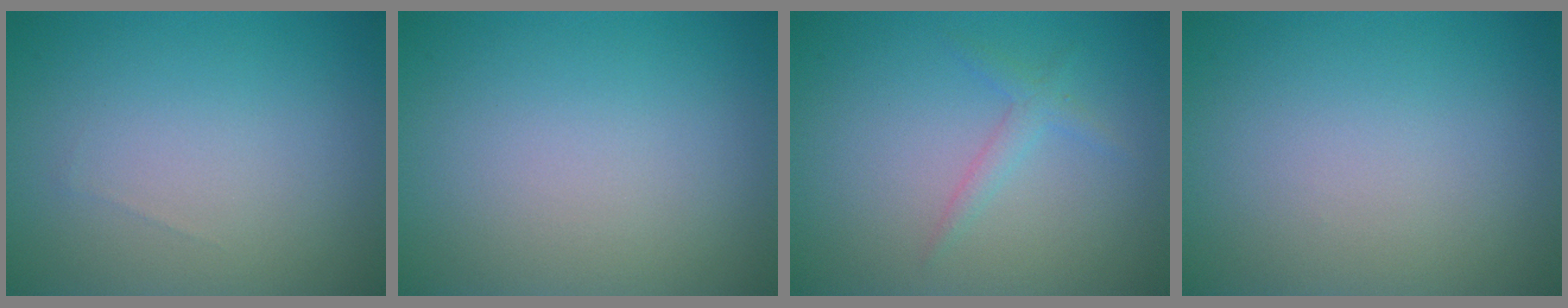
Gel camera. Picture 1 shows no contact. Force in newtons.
{"total": 0.0}
{"total": 1.4, "press": 1.4, "slide": 0.0}
{"total": 0.0}